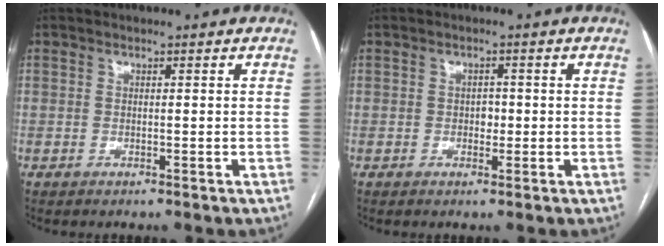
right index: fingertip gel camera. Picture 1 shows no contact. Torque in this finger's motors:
{"motor_torque": [0.20, 0.18, 0.02, 0.01]}